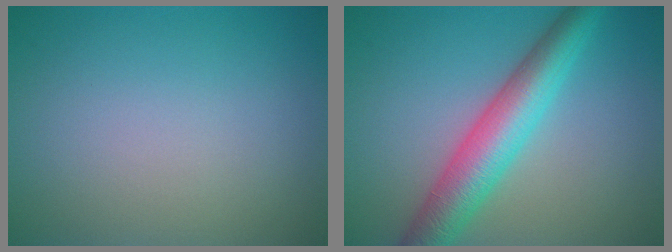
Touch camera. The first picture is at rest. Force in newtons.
{"total": 6.4, "press": 6.3, "slide": 0.1}